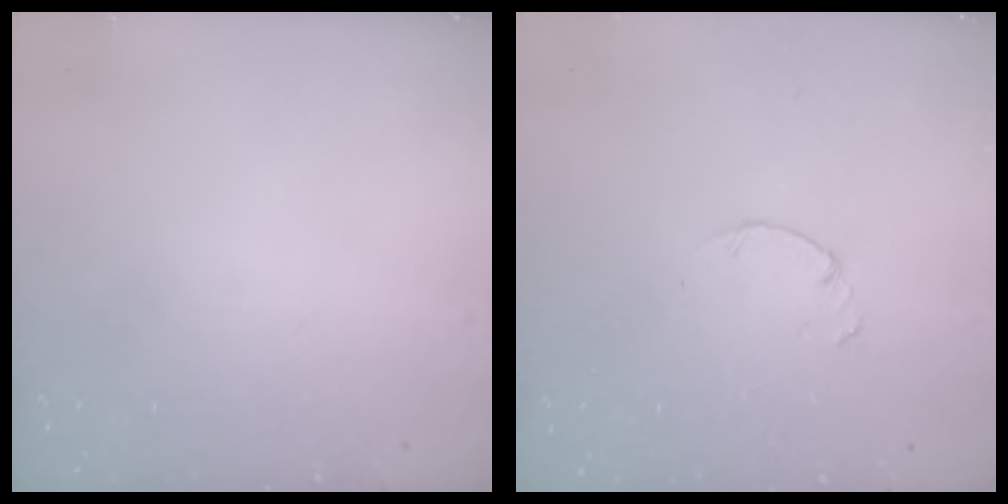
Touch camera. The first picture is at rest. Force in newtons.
{"total": 0.9, "press": 0.8, "slide": 0.3}